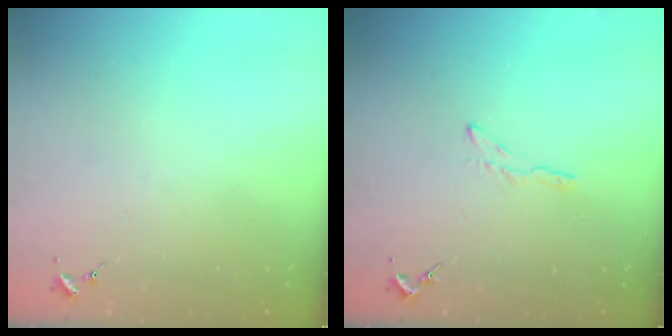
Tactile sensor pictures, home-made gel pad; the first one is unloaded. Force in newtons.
{"total": 3.2, "press": 3.2, "slide": 0.3}